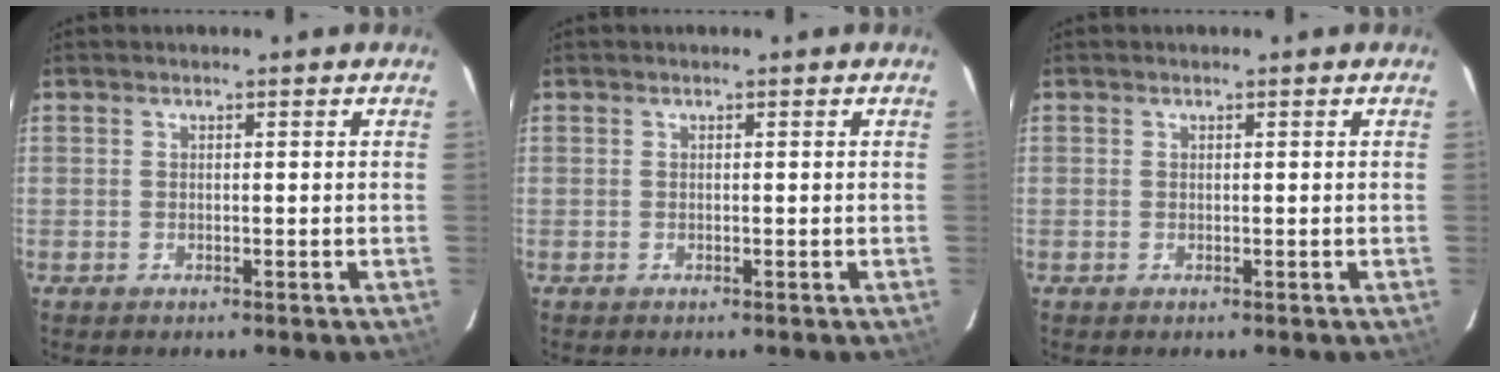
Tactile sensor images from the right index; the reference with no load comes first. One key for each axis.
{"total": 0.0}
{"total": 0.0}